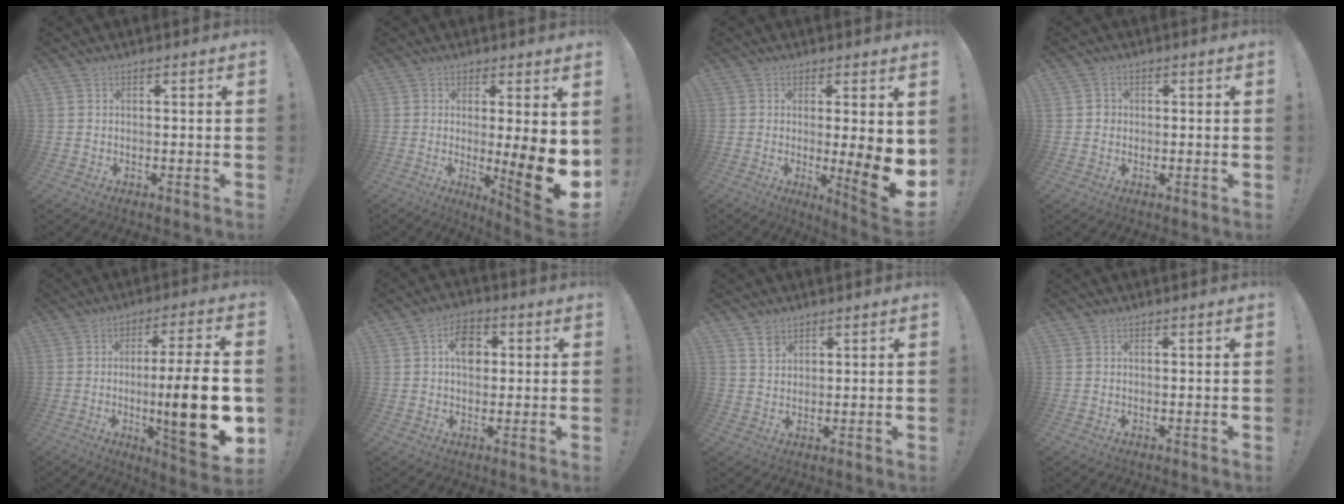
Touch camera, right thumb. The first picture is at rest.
{"total": 13.8, "force": [-1.7, 2.2, 13.5], "torque": [-0.170, -0.018, -0.018]}
{"total": 10.4, "force": [-1.4, 1.0, 10.3], "torque": [-0.133, -0.015, -0.018]}
{"total": 2.2, "force": [-0.5, 1.9, 0.9], "torque": [-0.012, 0.008, -0.011]}
{"total": 20.1, "force": [-3.1, 3.0, 19.6], "torque": [-0.298, 0.002, -0.043]}
{"total": 8.1, "force": [1.7, 5.8, 5.4], "torque": [-0.076, 0.006, 0.028]}
{"total": 3.7, "force": [2.6, 2.3, 1.2], "torque": [-0.006, -0.016, 0.047]}
{"total": 0.0}